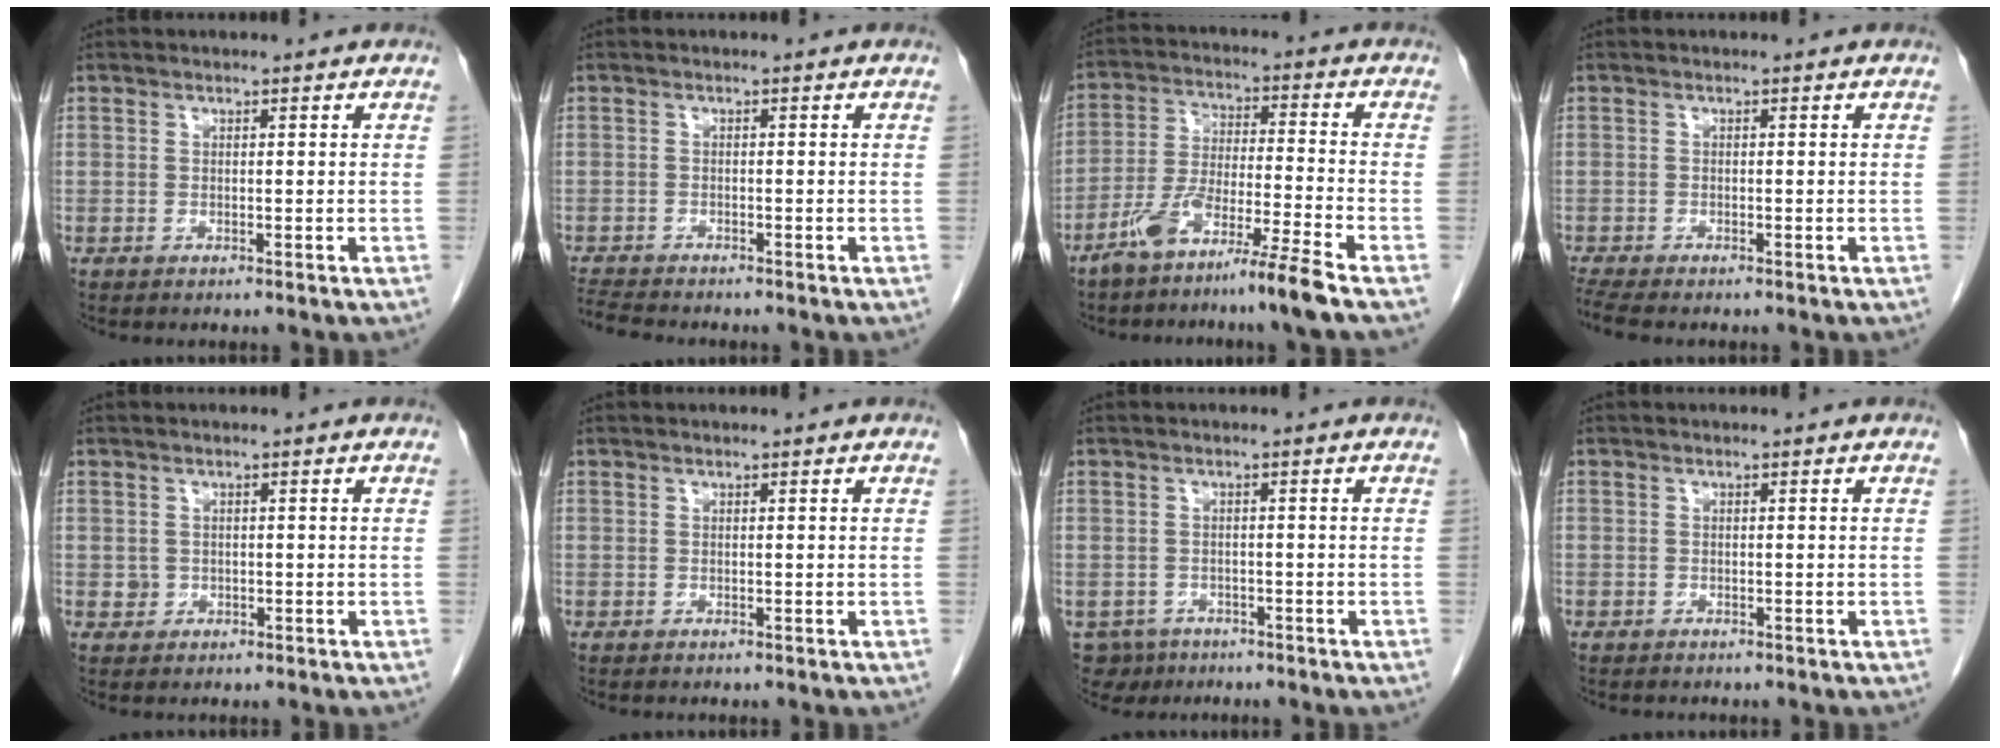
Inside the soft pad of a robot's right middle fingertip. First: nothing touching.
{"total": 4.6, "force": [-4.4, 0.4, 1.3], "torque": [-0.028, -0.017, -0.076]}
{"total": 9.9, "force": [-7.2, -1.1, 6.7], "torque": [-0.126, -0.026, -0.139]}
{"total": 4.0, "force": [-3.5, 0.7, 1.9], "torque": [-0.041, -0.013, -0.059]}
{"total": 1.3, "force": [-0.2, 1.2, 0.2], "torque": [-0.003, 0.003, 0.001]}
{"total": 0.0}
{"total": 4.5, "force": [-3.2, 3.2, 0.3], "torque": [-0.004, 0.002, -0.048]}
{"total": 0.9, "force": [-0.8, 0.5, 0.1], "torque": [-0.010, 0.000, -0.012]}